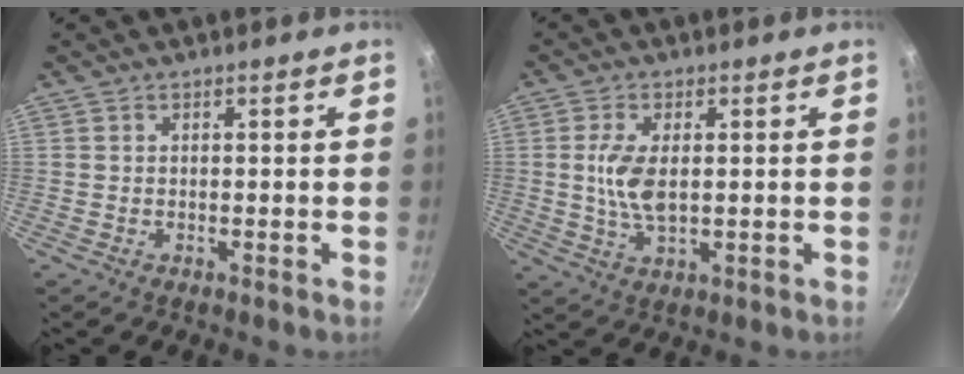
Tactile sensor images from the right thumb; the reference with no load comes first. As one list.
[{"total": 6.9, "force": [0.6, 3.4, 6.0], "torque": [-0.119, -0.003, 0.014]}]